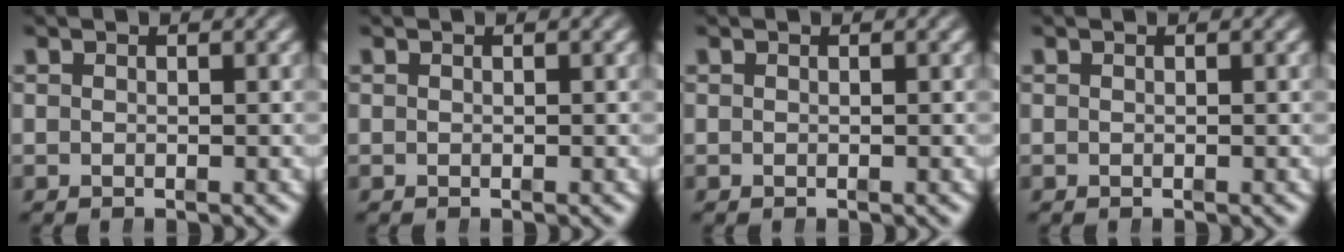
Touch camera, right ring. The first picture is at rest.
{"total": 0.0}
{"total": 0.0}
{"total": 0.0}